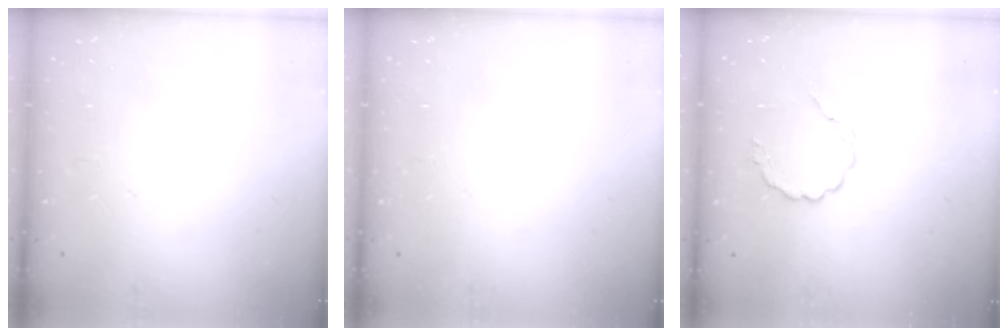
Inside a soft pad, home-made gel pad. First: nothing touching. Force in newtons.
{"total": 0.0}
{"total": 4.1, "press": 3.9, "slide": 1.3}